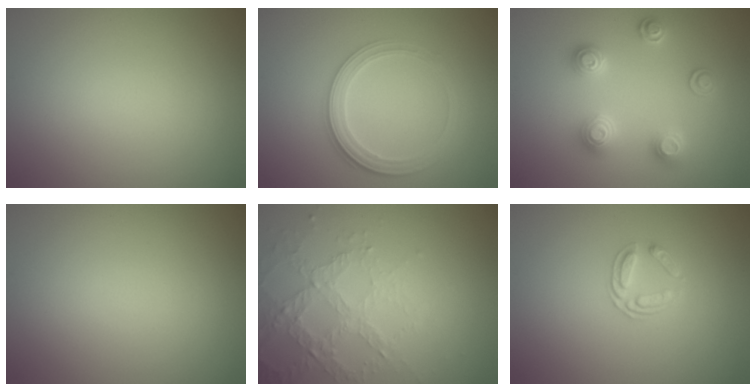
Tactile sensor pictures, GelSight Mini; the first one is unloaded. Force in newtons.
{"total": 2.8, "press": 2.7, "slide": 0.9}
{"total": 2.9, "press": 2.8, "slide": 0.3}
{"total": 0.0}
{"total": 3.4, "press": 3.3, "slide": 0.8}
{"total": 1.7, "press": 1.3, "slide": 1.1}